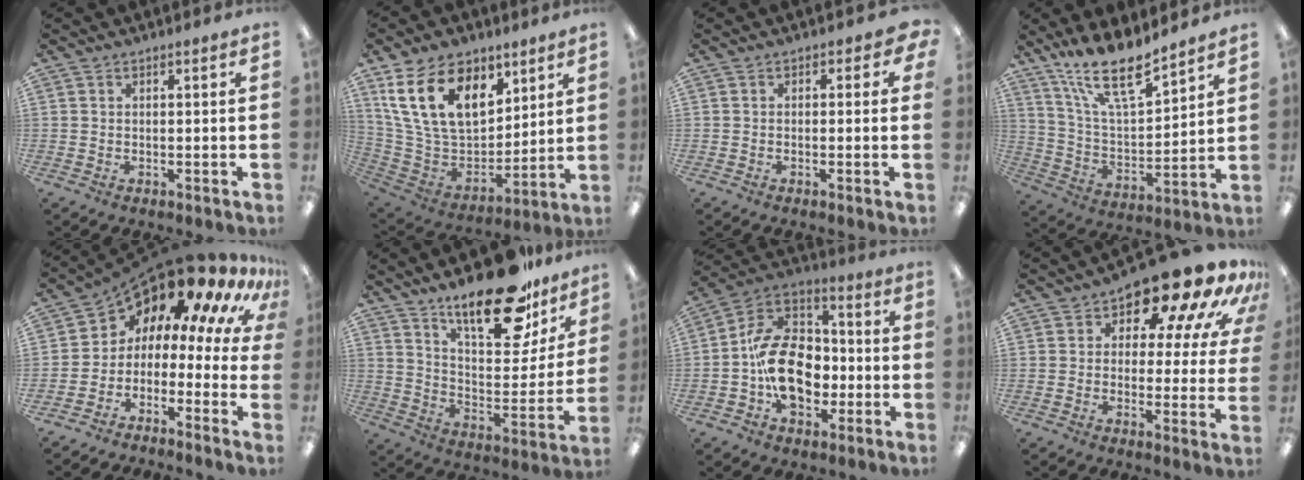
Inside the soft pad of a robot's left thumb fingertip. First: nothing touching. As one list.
[{"total": 21.1, "force": [10.6, 12.9, 12.9], "torque": [-0.264, -0.033, 0.195]}, {"total": 1.8, "force": [-0.5, 1.1, 1.3], "torque": [-0.015, 0.004, -0.012]}, {"total": 16.4, "force": [13.3, 3.8, 8.8], "torque": [-0.173, -0.086, 0.233]}, {"total": 12.9, "force": [10.0, 4.6, 6.8], "torque": [-0.107, -0.098, 0.156]}, {"total": 22.7, "force": [16.8, 8.4, 12.8], "torque": [-0.185, -0.108, 0.280]}, {"total": 16.6, "force": [-2.6, 12.1, 11.1], "torque": [-0.234, 0.031, -0.046]}, {"total": 14.1, "force": [10.0, 5.5, 8.3], "torque": [-0.134, -0.071, 0.167]}]